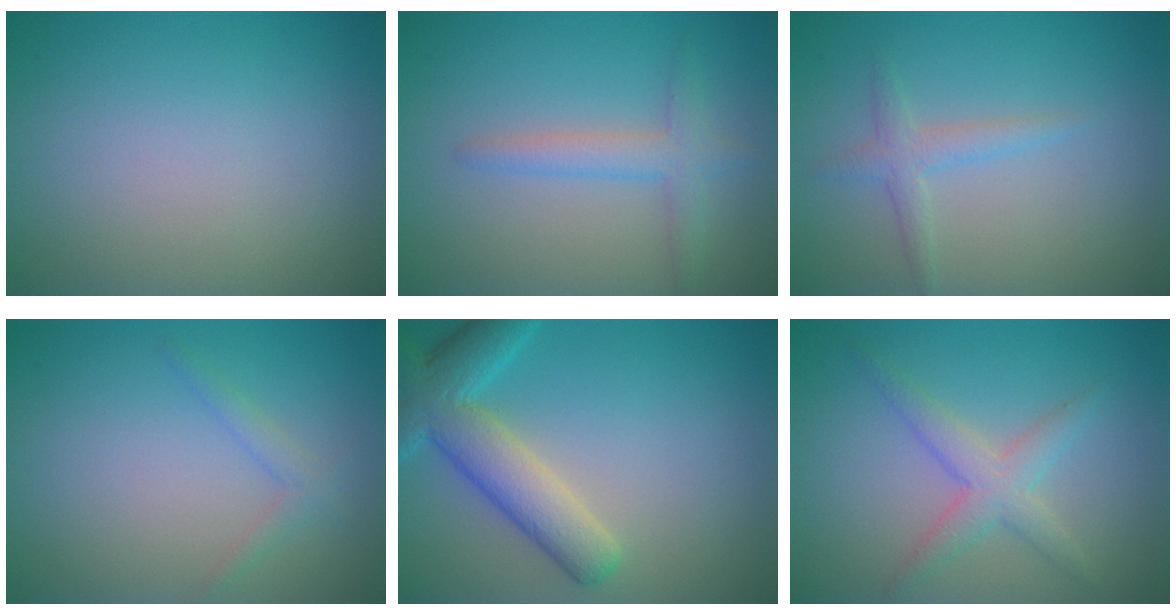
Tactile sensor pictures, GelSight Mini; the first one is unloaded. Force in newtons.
{"total": 2.4, "press": 2.4, "slide": 0.2}
{"total": 1.8, "press": 1.8, "slide": 0.1}
{"total": 1.3, "press": 1.3, "slide": 0.1}
{"total": 6.2, "press": 6.2, "slide": 0.6}
{"total": 2.9, "press": 2.9, "slide": 0.1}